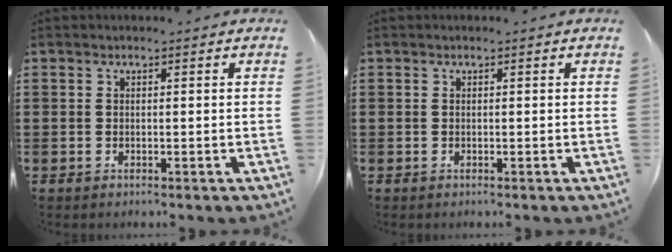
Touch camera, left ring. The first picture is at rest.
{"total": 0.0}